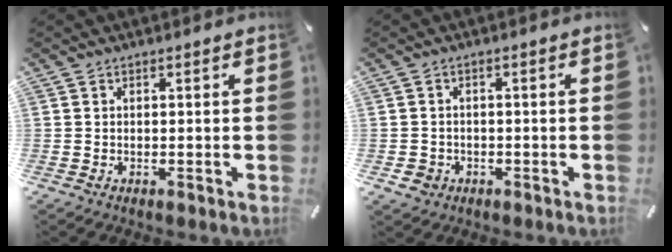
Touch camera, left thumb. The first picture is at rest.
{"total": 2.8, "force": [-1.2, 2.4, 0.7], "torque": [-0.010, 0.005, -0.024]}